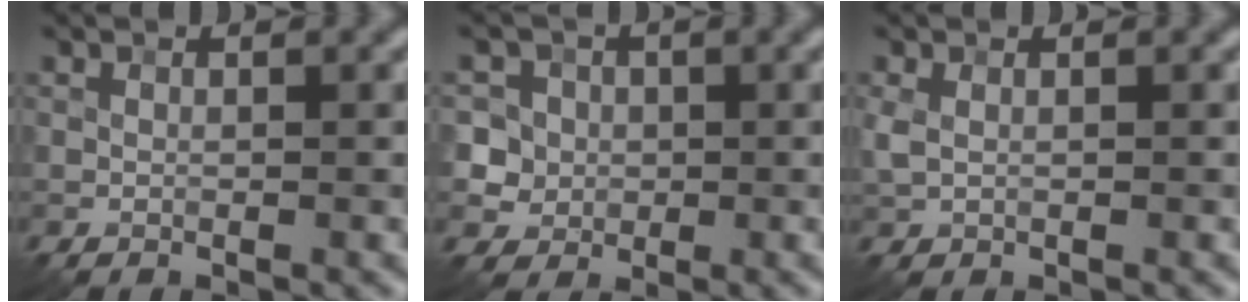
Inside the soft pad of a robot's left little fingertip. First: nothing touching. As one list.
[{"total": 6.0, "force": [1.3, 5.5, 2.0], "torque": [-0.044, 0.033, 0.002]}, {"total": 1.1, "force": [0.2, 0.6, 0.9], "torque": [-0.029, 0.001, 0.003]}]